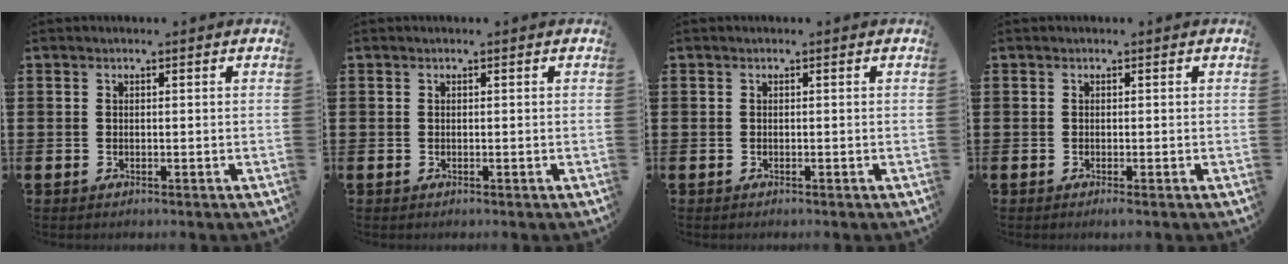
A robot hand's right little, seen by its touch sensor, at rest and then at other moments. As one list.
[{"total": 0.0}, {"total": 0.0}, {"total": 0.7, "force": [-0.2, 0.0, 0.6], "torque": [-0.010, -0.001, -0.004]}]